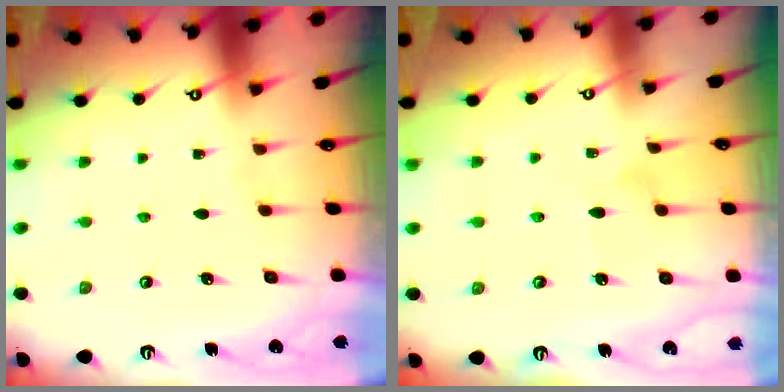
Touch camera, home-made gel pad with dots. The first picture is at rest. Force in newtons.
{"total": 6.6, "press": 6.6, "slide": 0.3}